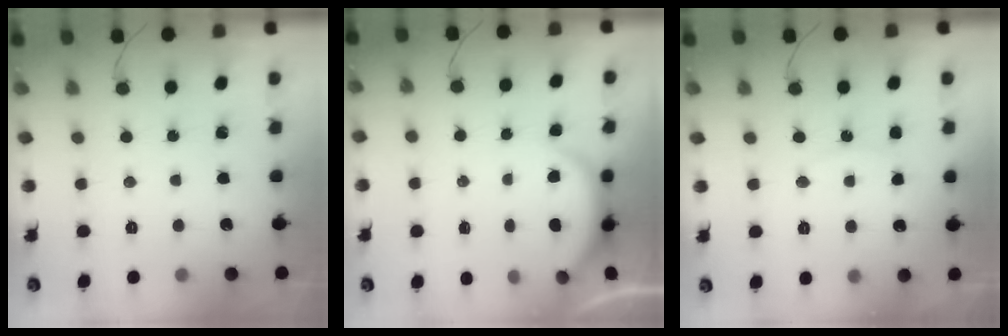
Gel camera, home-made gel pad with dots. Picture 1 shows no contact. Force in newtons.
{"total": 2.5, "press": 2.5, "slide": 0.6}
{"total": 6.3, "press": 6.3, "slide": 0.5}